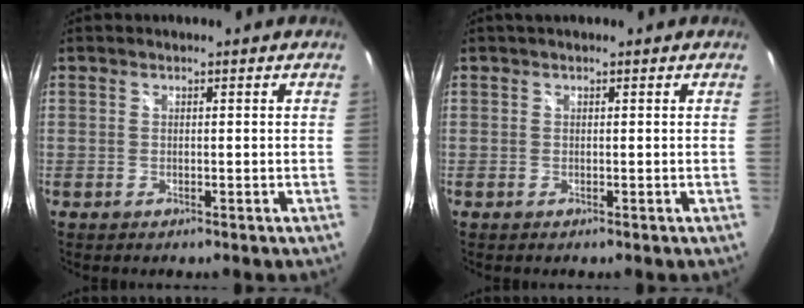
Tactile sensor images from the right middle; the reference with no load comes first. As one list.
[{"total": 1.7, "force": [1.1, 0.7, 1.1], "torque": [-0.018, 0.007, 0.015]}]